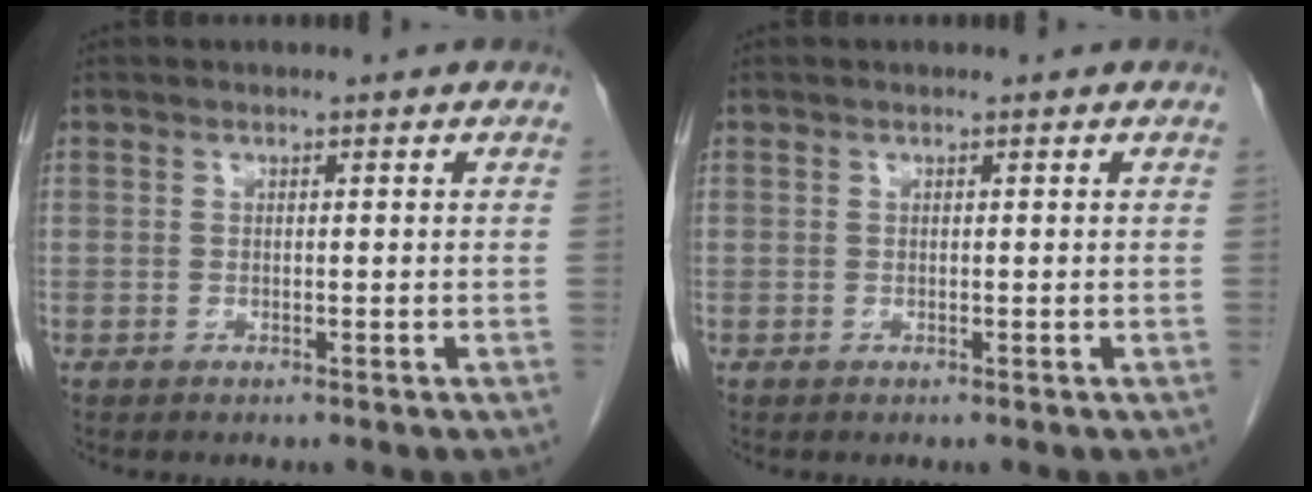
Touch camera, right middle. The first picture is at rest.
{"total": 0.0}